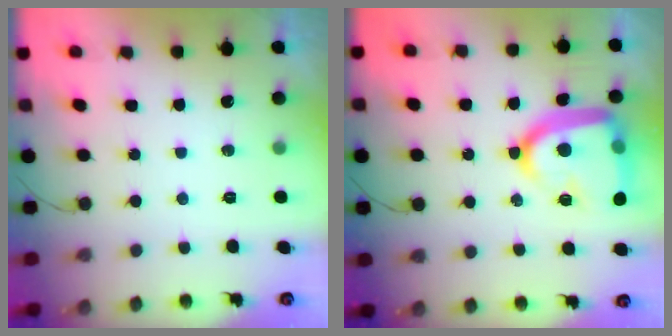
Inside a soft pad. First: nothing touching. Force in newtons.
{"total": 19.8, "press": 19.7, "slide": 1.4}